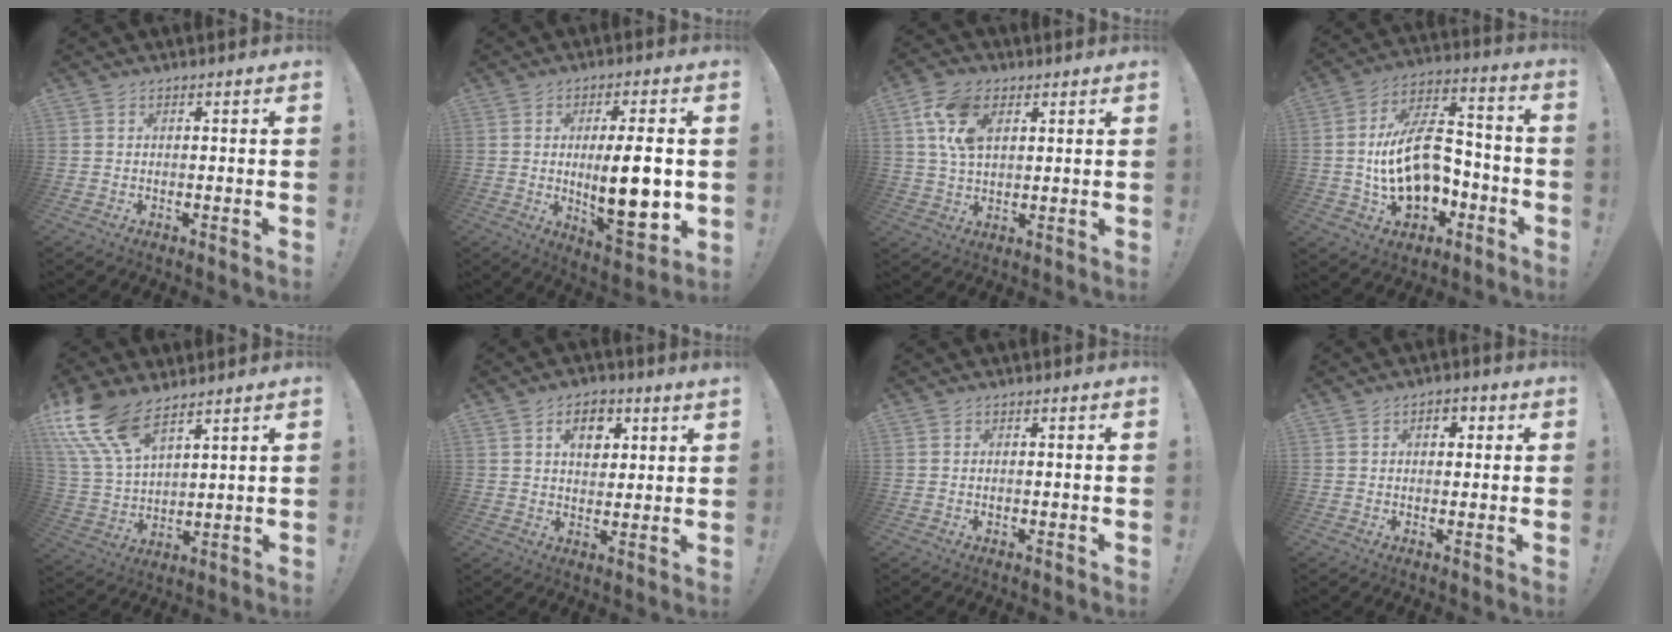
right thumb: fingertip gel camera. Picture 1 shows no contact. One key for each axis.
{"total": 15.2, "fx": -0.2, "fy": 4.2, "fz": 14.6, "tx": -0.227, "ty": -0.015, "tz": -0.003}
{"total": 11.9, "fx": 4.4, "fy": 7.4, "fz": 8.2, "tx": -0.175, "ty": 0.004, "tz": 0.084}
{"total": 18.6, "fx": -2.4, "fy": 12.3, "fz": 13.8, "tx": -0.249, "ty": 0.014, "tz": -0.034}
{"total": 15.1, "fx": 10.6, "fy": 6.5, "fz": 8.5, "tx": -0.183, "ty": -0.057, "tz": 0.199}
{"total": 7.4, "fx": 3.6, "fy": 4.3, "fz": 4.8, "tx": -0.058, "ty": -0.014, "tz": 0.059}
{"total": 0.0}
{"total": 3.3, "fx": 0.7, "fy": 2.2, "fz": 2.4, "tx": -0.018, "ty": -0.002, "tz": 0.004}